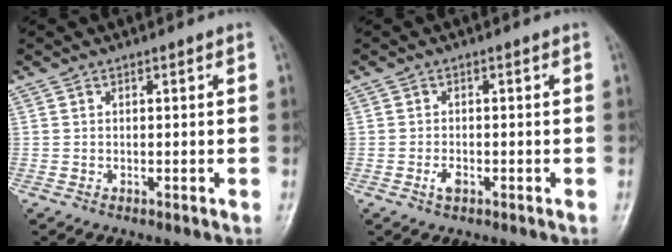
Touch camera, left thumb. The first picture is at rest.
{"total": 1.7, "force": [-0.8, 0.9, 1.2], "torque": [-0.025, 0.002, -0.014]}